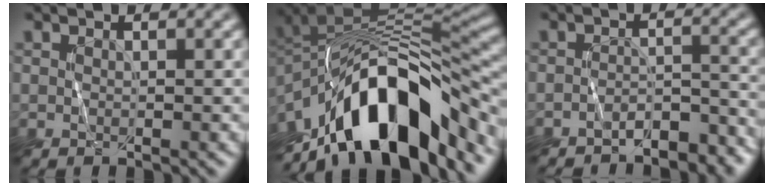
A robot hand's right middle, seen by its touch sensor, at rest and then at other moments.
{"total": 13.7, "force": [-8.0, 5.6, 9.6], "torque": [-0.137, 0.015, -0.145]}
{"total": 3.3, "force": [-3.0, 0.8, 0.9], "torque": [-0.010, 0.008, -0.046]}